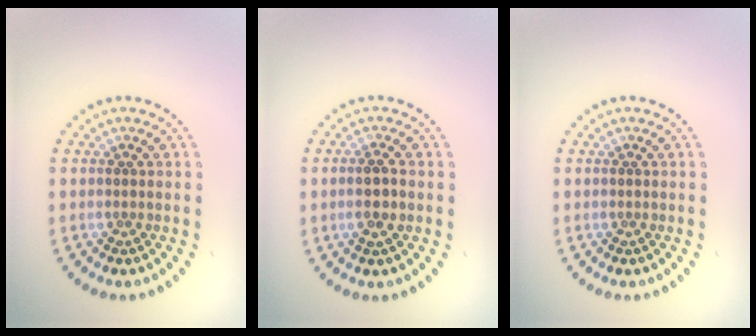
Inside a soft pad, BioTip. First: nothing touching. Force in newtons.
{"total": 2.0, "press": 1.9, "slide": 0.6}
{"total": 0.0}